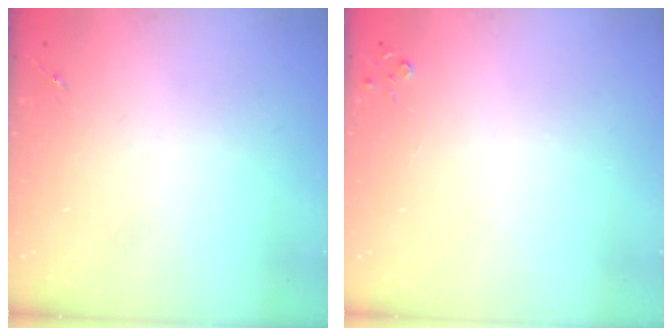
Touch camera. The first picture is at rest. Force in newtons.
{"total": 2.7, "press": 2.7, "slide": 0.3}